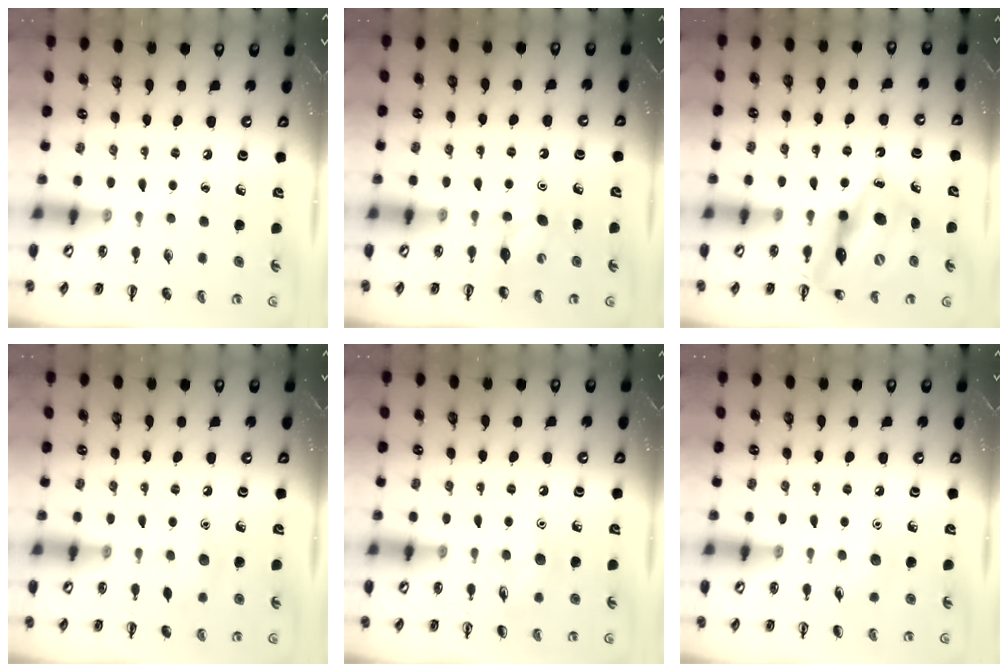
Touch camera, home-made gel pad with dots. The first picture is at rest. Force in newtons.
{"total": 6.2, "press": 6.0, "slide": 1.7}
{"total": 15.7, "press": 15.0, "slide": 4.6}
{"total": 6.1, "press": 5.9, "slide": 1.5}
{"total": 7.3, "press": 7.2, "slide": 1.2}
{"total": 5.6, "press": 5.4, "slide": 1.5}